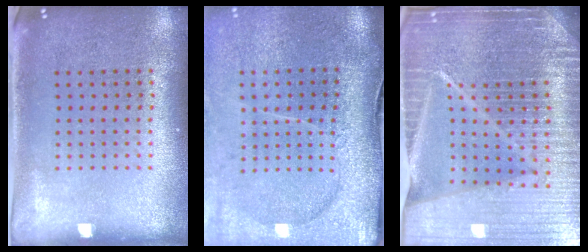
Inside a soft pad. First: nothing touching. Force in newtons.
{"total": 4.6, "press": 3.6, "slide": 2.8}
{"total": 7.1, "press": 6.0, "slide": 3.7}